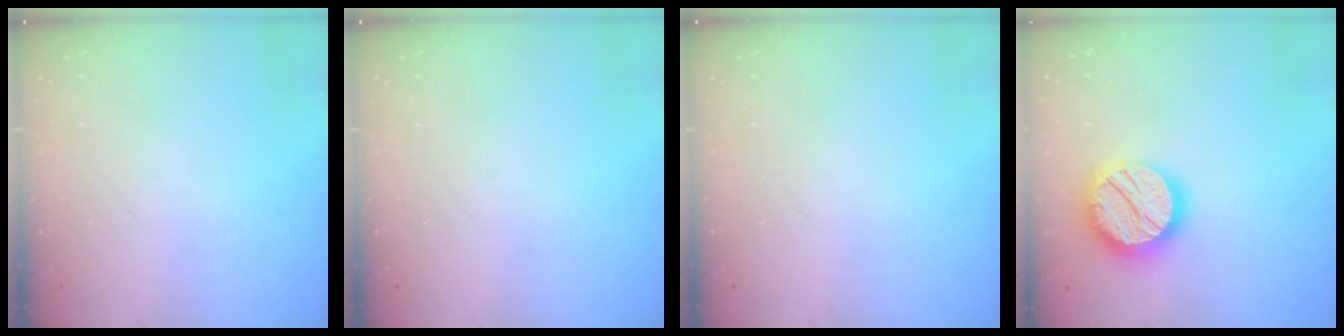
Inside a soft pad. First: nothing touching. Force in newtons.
{"total": 0.0}
{"total": 0.0}
{"total": 18.4, "press": 18.3, "slide": 1.7}